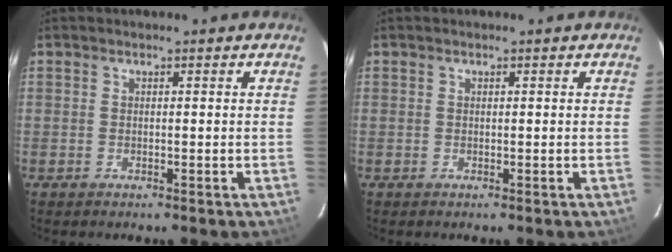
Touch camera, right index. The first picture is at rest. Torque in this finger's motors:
{"motor_torque": [-0.20, -0.08, 0.04, 0.01]}